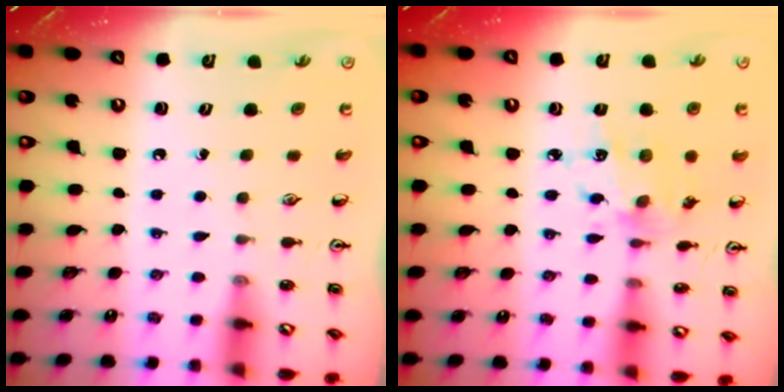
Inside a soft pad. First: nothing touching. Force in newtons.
{"total": 10.5, "press": 10.4, "slide": 0.7}